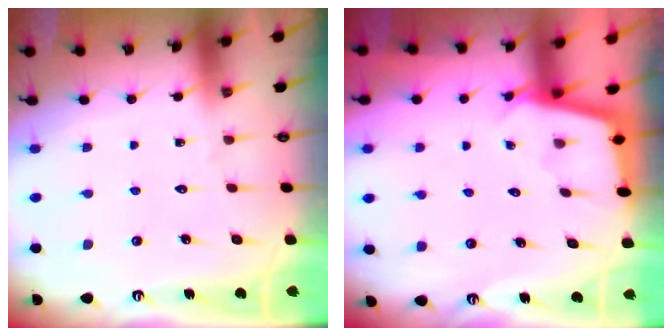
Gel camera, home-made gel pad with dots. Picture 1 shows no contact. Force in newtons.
{"total": 2.3, "press": 2.3, "slide": 0.1}